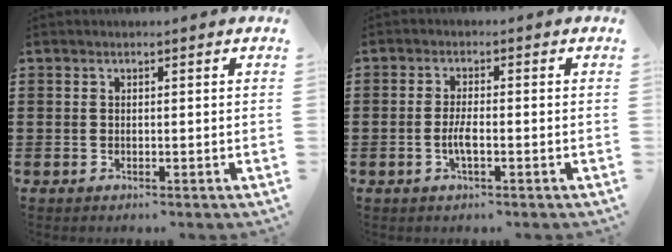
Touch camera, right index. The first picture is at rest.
{"total": 3.0, "force": [-1.0, 0.7, 2.7], "torque": [-0.062, -0.003, -0.022]}